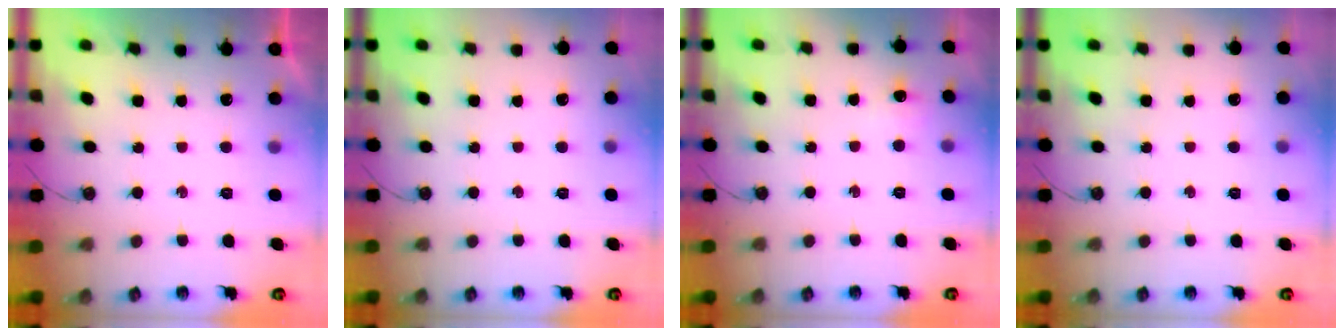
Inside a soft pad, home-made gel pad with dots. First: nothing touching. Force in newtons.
{"total": 0.0}
{"total": 5.6, "press": 5.6, "slide": 0.8}
{"total": 0.0}